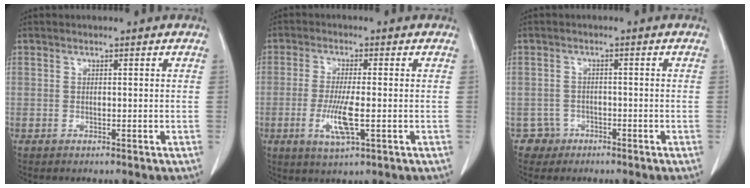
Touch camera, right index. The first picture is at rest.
{"total": 6.1, "force": [-1.6, 0.7, 5.9], "torque": [-0.122, -0.014, -0.028]}
{"total": 2.9, "force": [-1.6, 2.4, -0.7], "torque": [0.018, 0.014, -0.029]}